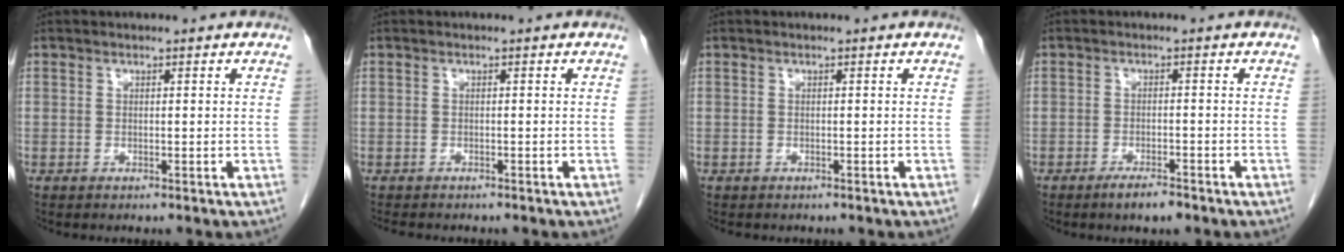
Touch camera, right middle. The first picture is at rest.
{"total": 4.0, "force": [-3.4, 1.3, 1.7], "torque": [-0.027, -0.008, -0.044]}
{"total": 1.3, "force": [-1.1, 0.6, 0.4], "torque": [-0.010, -0.001, -0.014]}
{"total": 3.1, "force": [-2.3, 0.6, 2.0], "torque": [-0.037, -0.003, -0.037]}